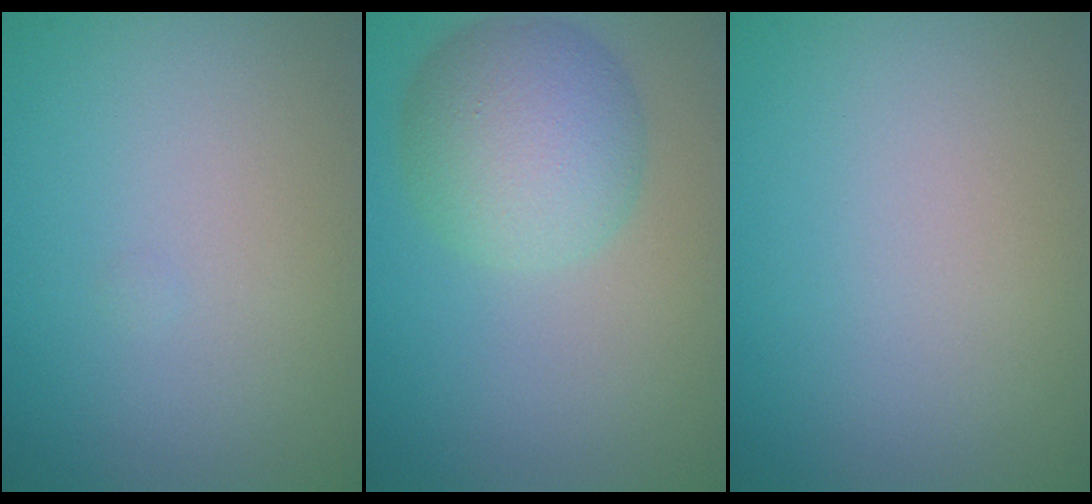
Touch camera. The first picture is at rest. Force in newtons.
{"total": 6.2, "press": 6.2, "slide": 0.1}
{"total": 0.0}